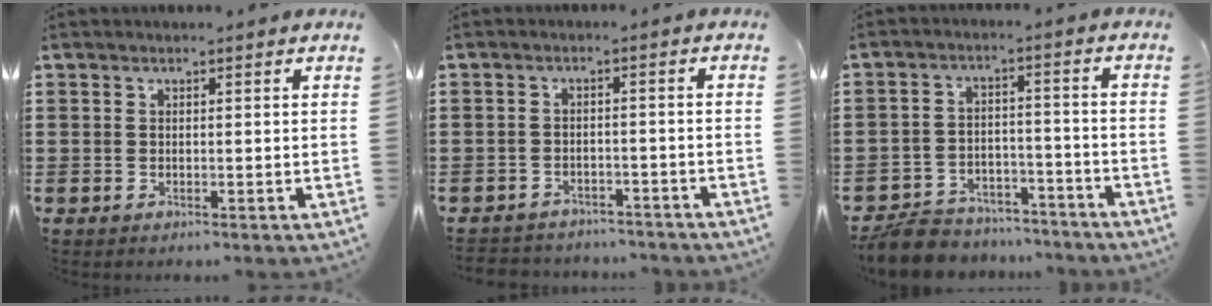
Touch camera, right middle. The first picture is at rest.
{"total": 2.6, "force": [-2.6, 0.4, -0.4], "torque": [-0.002, -0.002, -0.057]}
{"total": 6.9, "force": [-6.7, 1.5, 1.0], "torque": [-0.027, 0.016, -0.133]}